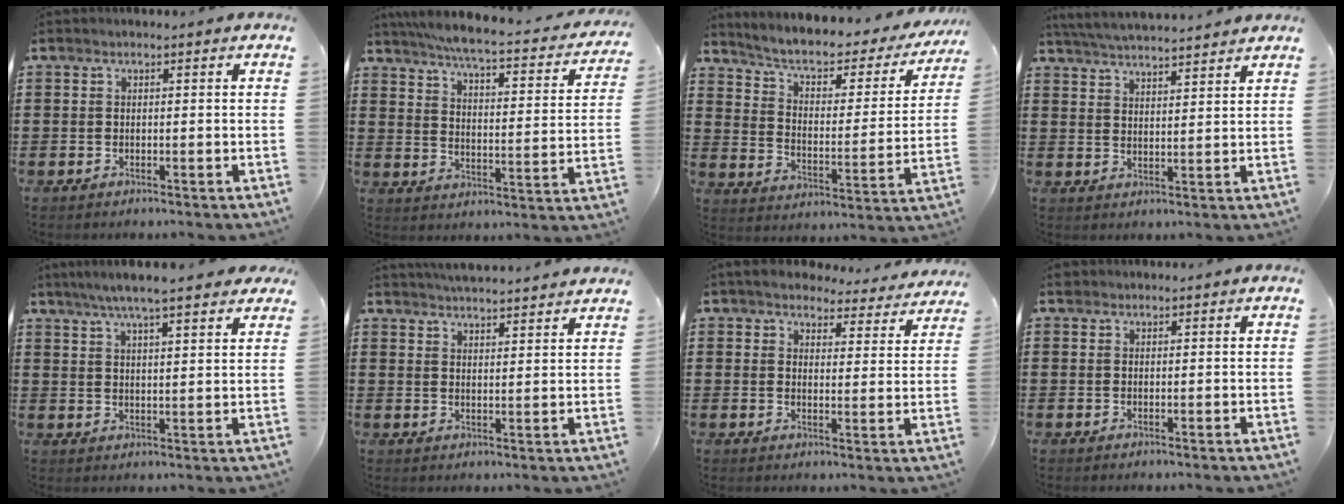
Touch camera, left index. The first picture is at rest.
{"total": 5.3, "force": [4.8, -0.3, 2.4], "torque": [-0.071, -0.038, 0.075]}
{"total": 5.0, "force": [3.4, 1.9, 3.1], "torque": [-0.076, -0.022, 0.049]}
{"total": 4.5, "force": [4.5, -0.4, 0.7], "torque": [-0.029, -0.023, 0.079]}
{"total": 6.0, "force": [5.1, 0.4, 3.2], "torque": [-0.077, -0.011, 0.088]}
{"total": 3.8, "force": [3.8, -0.3, 0.3], "torque": [-0.016, -0.017, 0.068]}
{"total": 4.4, "force": [4.3, 0.8, 0.9], "torque": [-0.039, -0.022, 0.075]}
{"total": 0.8, "force": [0.6, 0.4, 0.1], "torque": [-0.004, 0.004, 0.012]}